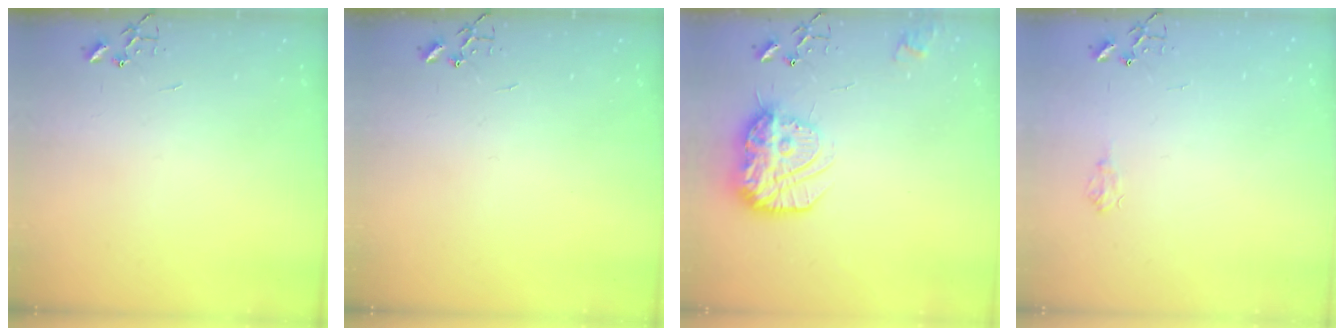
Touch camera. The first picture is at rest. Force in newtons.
{"total": 0.0}
{"total": 16.5, "press": 16.5, "slide": 1.4}
{"total": 6.1, "press": 6.1, "slide": 0.8}